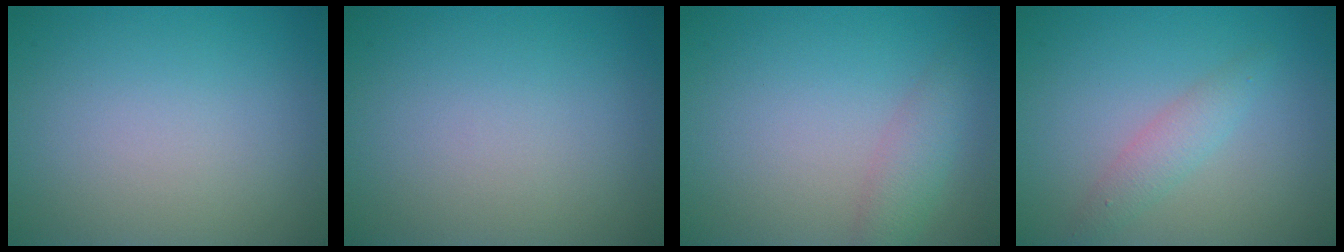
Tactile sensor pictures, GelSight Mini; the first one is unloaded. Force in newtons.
{"total": 0.0}
{"total": 2.5, "press": 2.5, "slide": 0.1}
{"total": 2.0, "press": 2.0, "slide": 0.0}